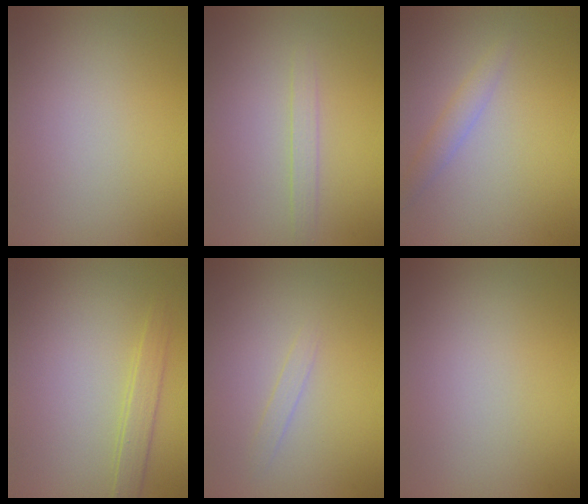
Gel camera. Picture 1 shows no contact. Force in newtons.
{"total": 1.1, "press": 1.1, "slide": 0.0}
{"total": 1.5, "press": 1.5, "slide": 0.1}
{"total": 1.7, "press": 1.7, "slide": 0.1}
{"total": 0.8, "press": 0.8, "slide": 0.1}
{"total": 0.0}